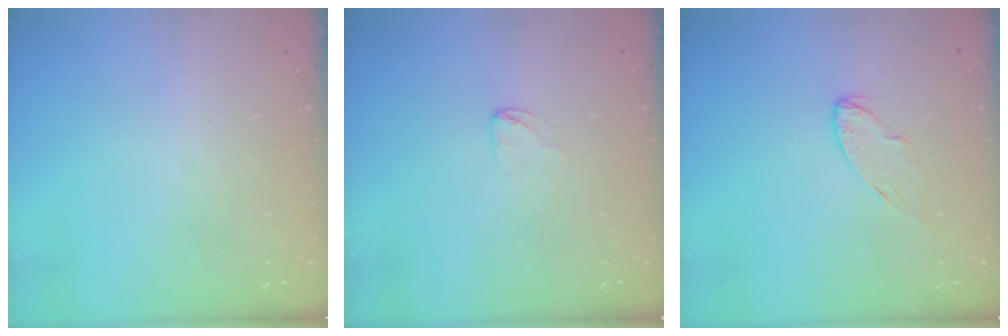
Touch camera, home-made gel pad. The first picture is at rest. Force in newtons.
{"total": 2.0, "press": 2.0, "slide": 0.1}
{"total": 4.9, "press": 4.9, "slide": 0.6}